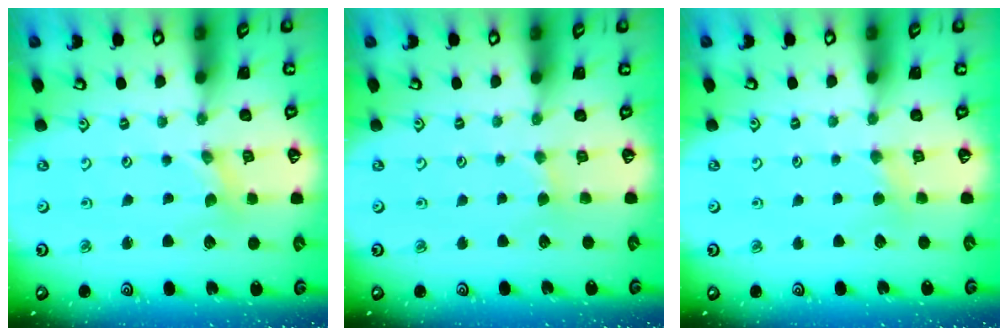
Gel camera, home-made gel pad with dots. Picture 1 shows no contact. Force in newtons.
{"total": 1.5, "press": 1.5, "slide": 0.2}
{"total": 2.7, "press": 2.6, "slide": 0.4}